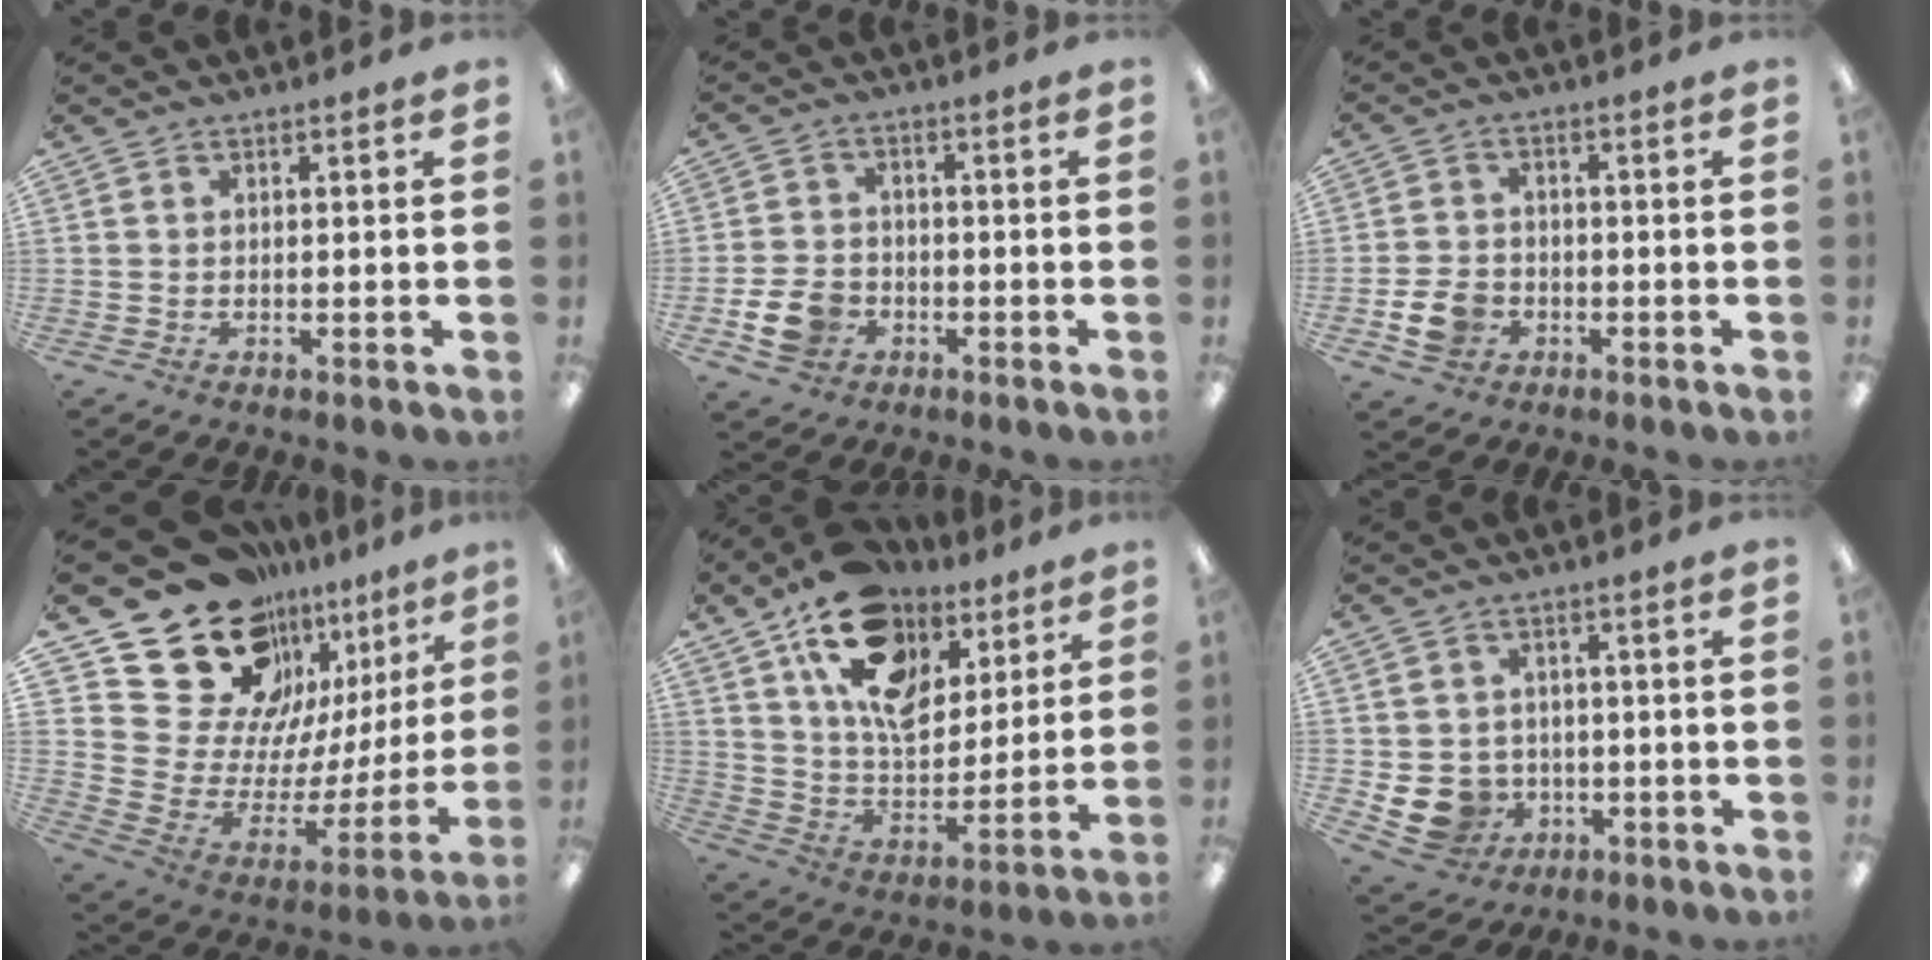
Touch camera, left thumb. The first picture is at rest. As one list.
[{"total": 7.4, "force": [-3.1, 5.6, 3.8], "torque": [-0.082, 0.011, -0.060]}, {"total": 6.5, "force": [-2.6, 5.0, 3.2], "torque": [-0.068, 0.006, -0.050]}, {"total": 24.0, "force": [18.3, 12.8, 8.7], "torque": [-0.153, -0.132, 0.350]}, {"total": 18.5, "force": [10.8, 11.1, 10.1], "torque": [-0.170, -0.049, 0.197]}, {"total": 8.2, "force": [-2.0, 7.4, 2.8], "torque": [-0.082, 0.013, -0.031]}]